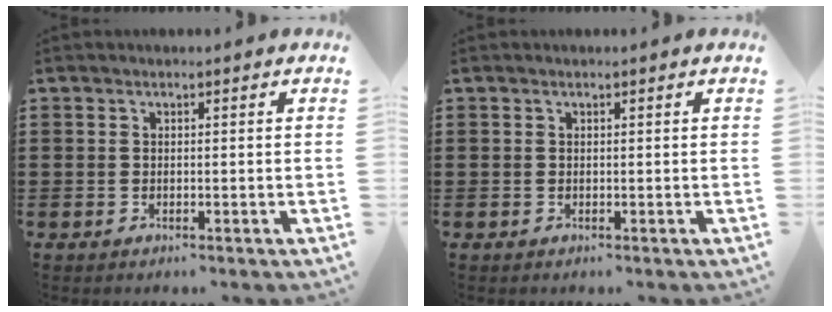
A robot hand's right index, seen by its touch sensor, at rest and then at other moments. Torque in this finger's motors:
{"motor_torque": [1.48, 0.66, 0.00, 0.00]}